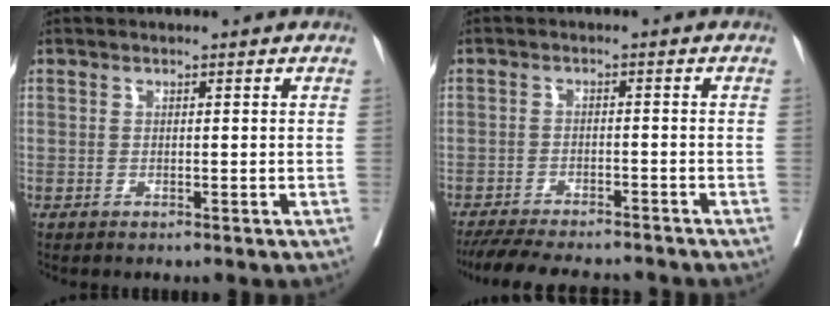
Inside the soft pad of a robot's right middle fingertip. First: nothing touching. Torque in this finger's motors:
{"motor_torque": [1.06, -1.08, 0.25, 0.04]}